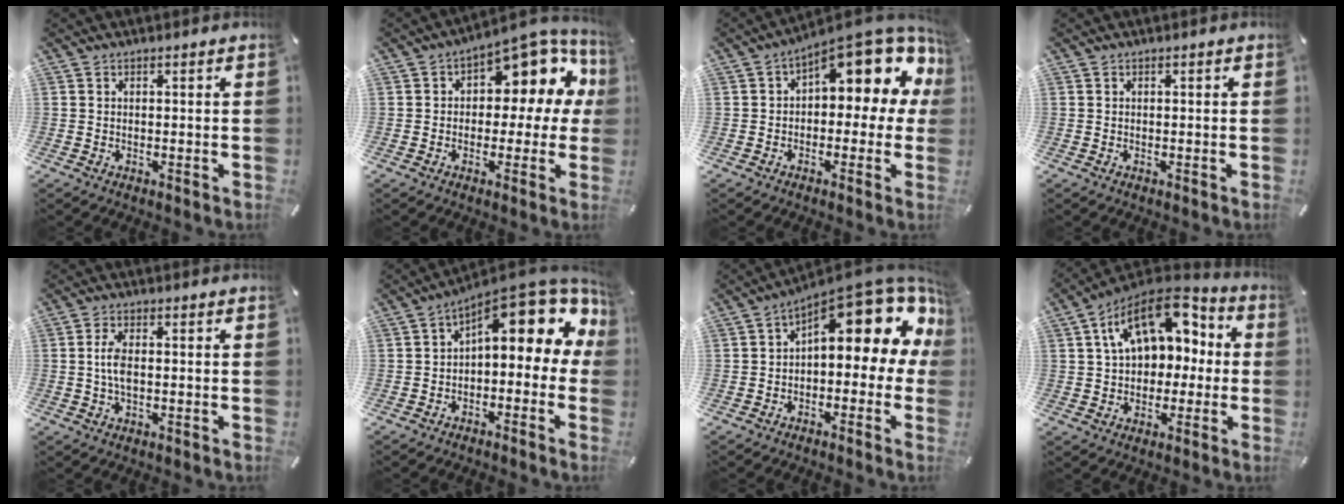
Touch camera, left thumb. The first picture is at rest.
{"total": 11.2, "force": [5.2, 6.6, 7.4], "torque": [-0.093, -0.046, 0.089]}
{"total": 13.3, "force": [6.6, 6.0, 9.8], "torque": [-0.133, -0.053, 0.112]}
{"total": 0.0}
{"total": 4.4, "force": [-0.2, 1.9, 4.0], "torque": [-0.086, -0.001, -0.008]}
{"total": 13.6, "force": [6.2, 6.1, 10.4], "torque": [-0.141, -0.054, 0.101]}
{"total": 15.3, "force": [7.1, 6.3, 12.0], "torque": [-0.155, -0.070, 0.111]}
{"total": 15.6, "force": [5.4, 10.8, 9.8], "torque": [-0.167, -0.021, 0.098]}